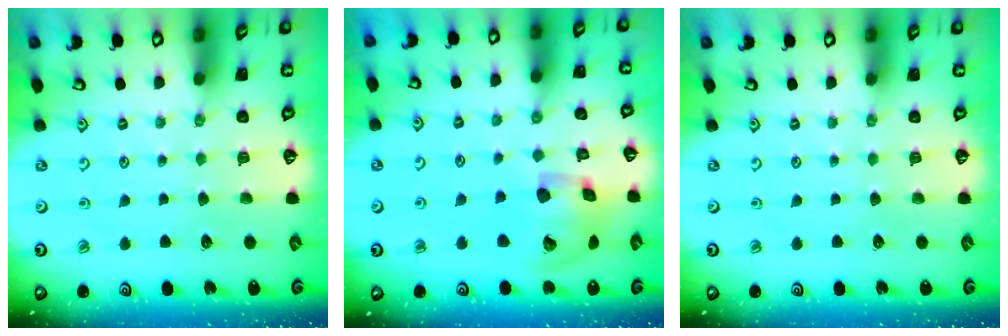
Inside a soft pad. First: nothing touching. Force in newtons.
{"total": 16.0, "press": 15.9, "slide": 2.5}
{"total": 0.0}